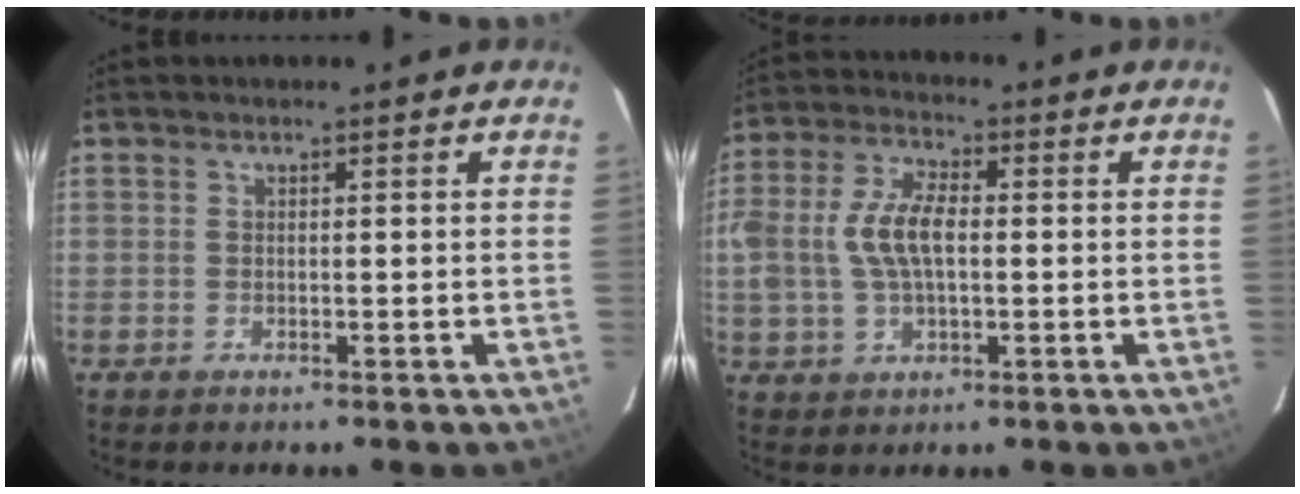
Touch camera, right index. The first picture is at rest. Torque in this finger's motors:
{"motor_torque": [0.40, -0.04, 0.52, 0.13]}